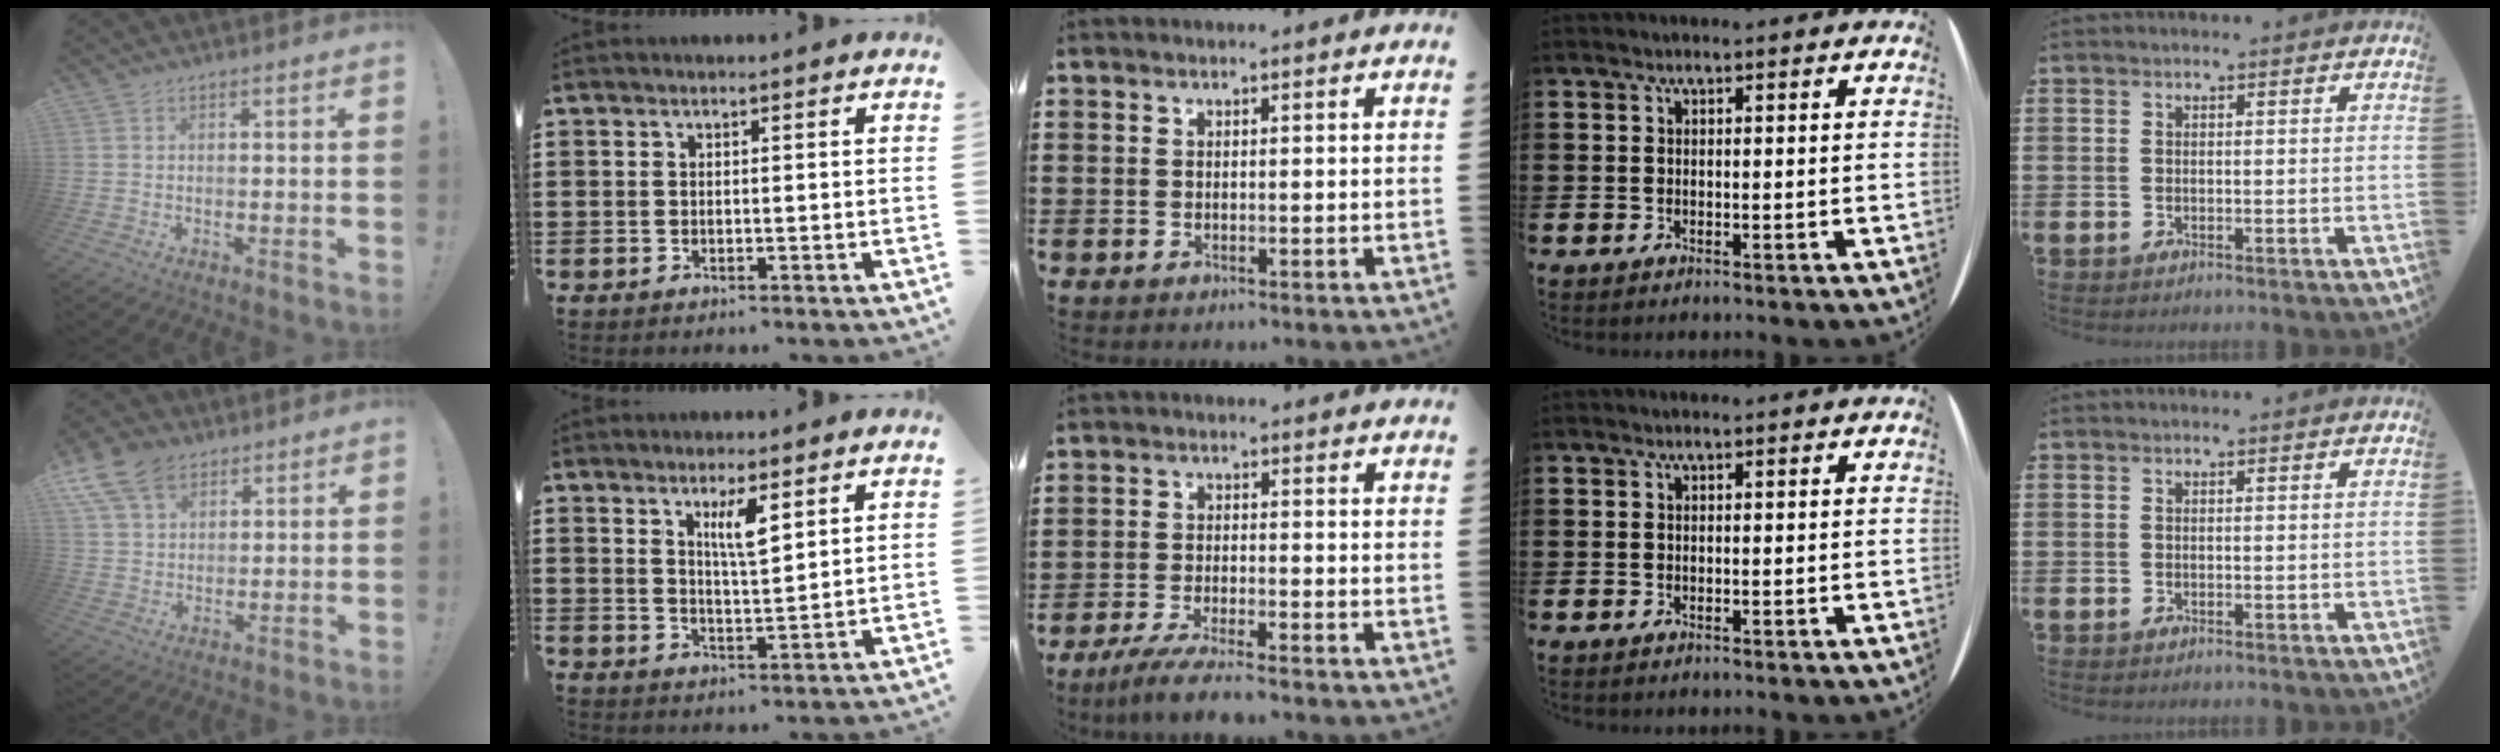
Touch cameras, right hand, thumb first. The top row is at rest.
{"thumb": {"total": 12.2, "force": [7.0, 7.9, 6.0], "torque": [-0.099, -0.028, 0.138]}, "index": {"total": 4.3, "force": [2.4, 0.9, 3.5], "torque": [-0.068, 0.000, 0.038]}, "middle": {"total": 4.5, "force": [-4.0, -0.1, 2.1], "torque": [-0.049, -0.013, -0.077]}}